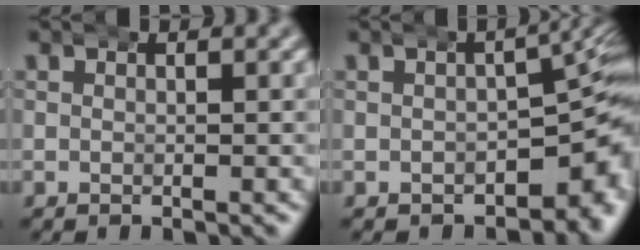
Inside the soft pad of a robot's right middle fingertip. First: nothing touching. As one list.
[{"total": 7.3, "force": [-0.5, 4.1, 6.0], "torque": [-0.043, 0.011, -0.011]}]